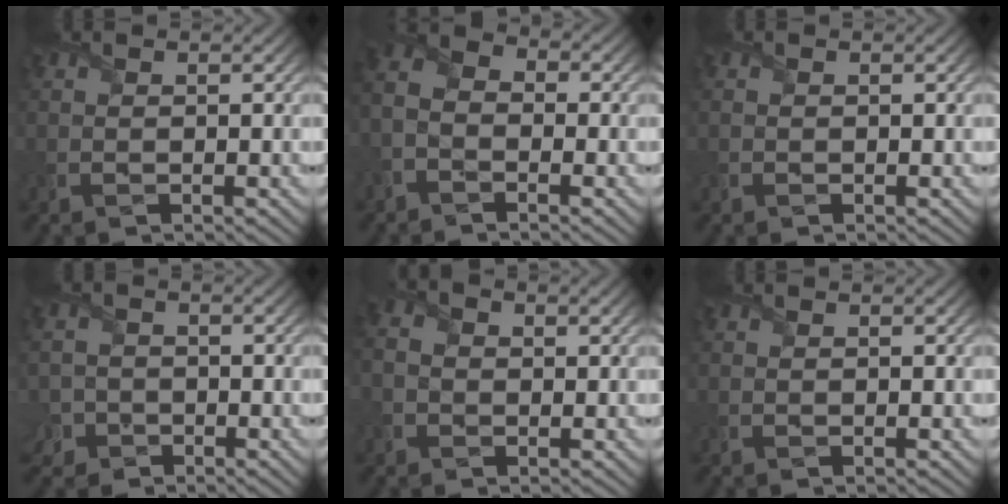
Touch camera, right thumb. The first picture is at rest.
{"total": 4.8, "force": [-2.4, 3.2, 2.7], "torque": [-0.064, -0.001, -0.057]}
{"total": 0.0}
{"total": 4.3, "force": [-2.5, 3.4, 0.6], "torque": [-0.015, -0.006, -0.059]}
{"total": 2.5, "force": [-0.2, 2.1, 1.4], "torque": [-0.036, 0.004, -0.009]}
{"total": 0.0}